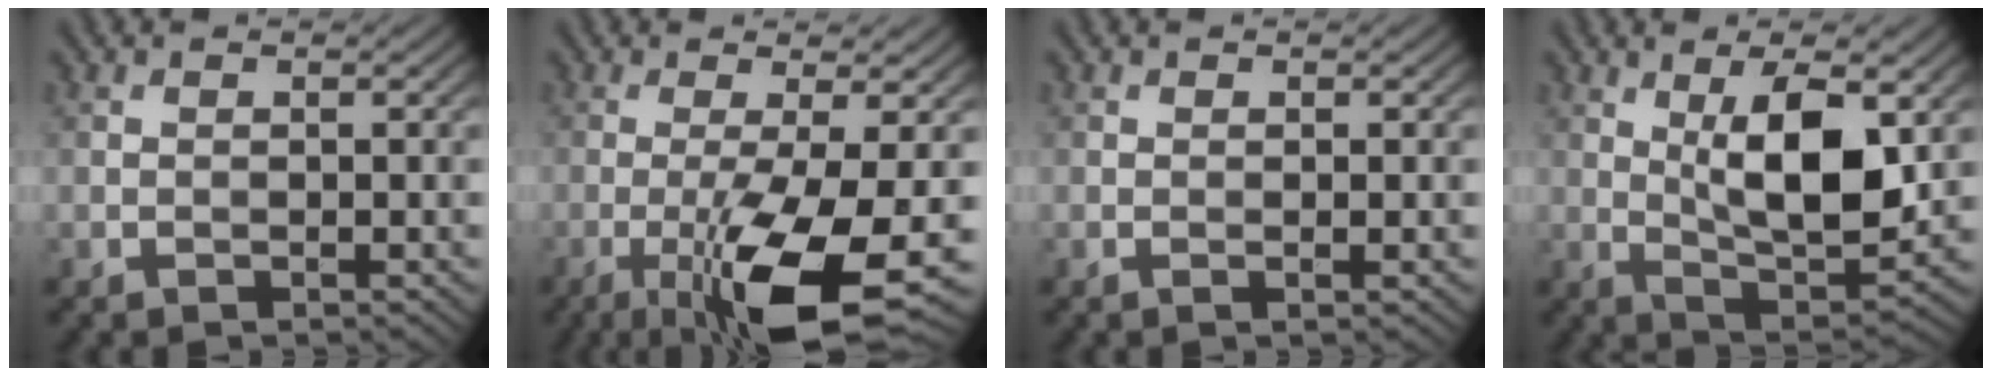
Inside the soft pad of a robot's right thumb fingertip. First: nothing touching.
{"total": 11.0, "force": [-3.8, 2.1, 10.1], "torque": [-0.158, -0.003, -0.059]}
{"total": 0.7, "force": [-0.1, 0.0, 0.7], "torque": [-0.015, -0.001, -0.003]}
{"total": 9.7, "force": [2.3, 3.7, 8.7], "torque": [-0.156, -0.008, 0.044]}